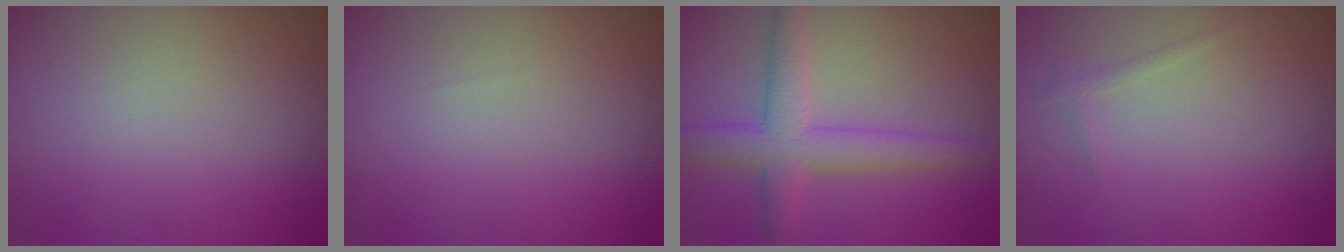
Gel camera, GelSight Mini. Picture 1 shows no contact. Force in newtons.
{"total": 0.0}
{"total": 4.5, "press": 4.5, "slide": 0.2}
{"total": 0.7, "press": 0.7, "slide": 0.0}